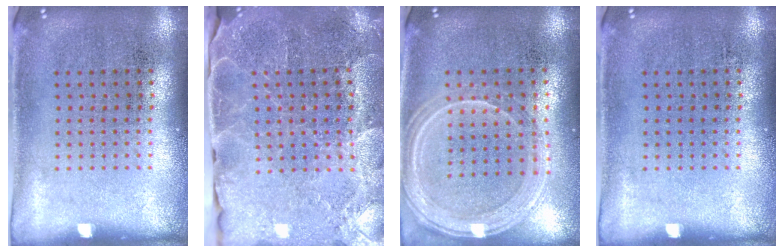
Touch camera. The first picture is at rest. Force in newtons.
{"total": 3.1, "press": 3.1, "slide": 0.3}
{"total": 1.3, "press": 1.3, "slide": 0.1}
{"total": 0.0}